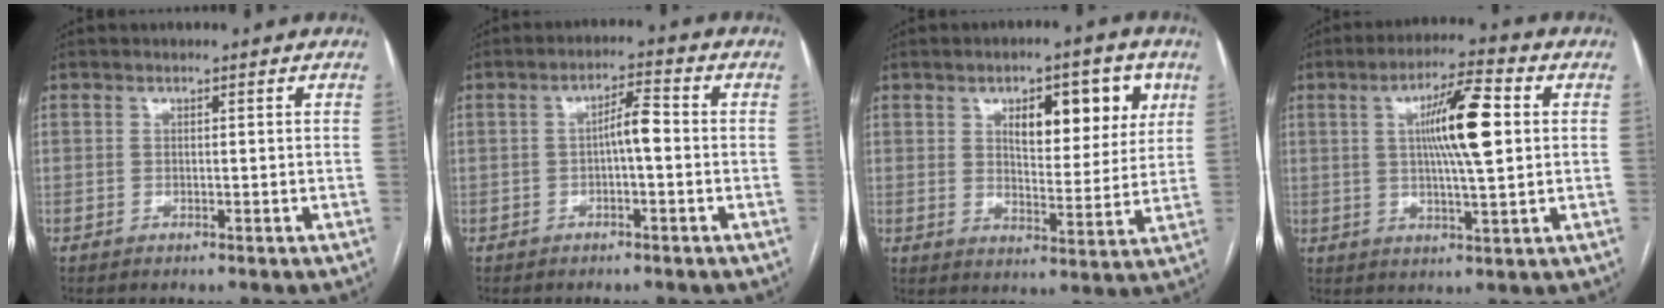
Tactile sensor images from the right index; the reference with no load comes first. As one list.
[{"total": 3.9, "force": [-0.5, 0.8, 3.8], "torque": [-0.062, 0.013, -0.007]}, {"total": 10.9, "force": [4.6, 4.4, 8.9], "torque": [-0.118, 0.010, 0.070]}, {"total": 10.8, "force": [1.9, 1.1, 10.6], "torque": [-0.181, 0.010, 0.031]}]